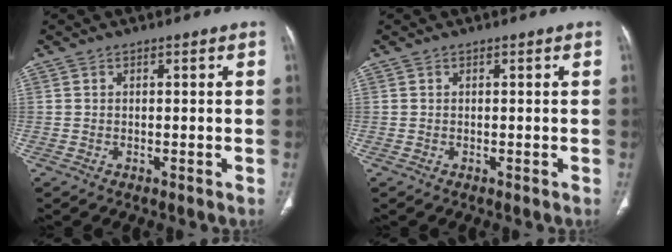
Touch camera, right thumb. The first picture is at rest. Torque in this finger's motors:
{"motor_torque": [0.01, 0.01, 0.00, 0.00, 0.04]}